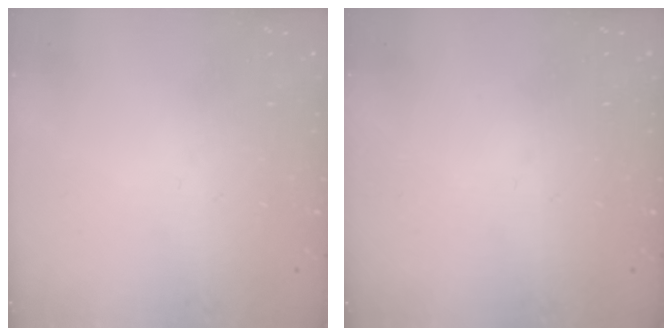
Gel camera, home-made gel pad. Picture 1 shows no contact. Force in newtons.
{"total": 0.0}